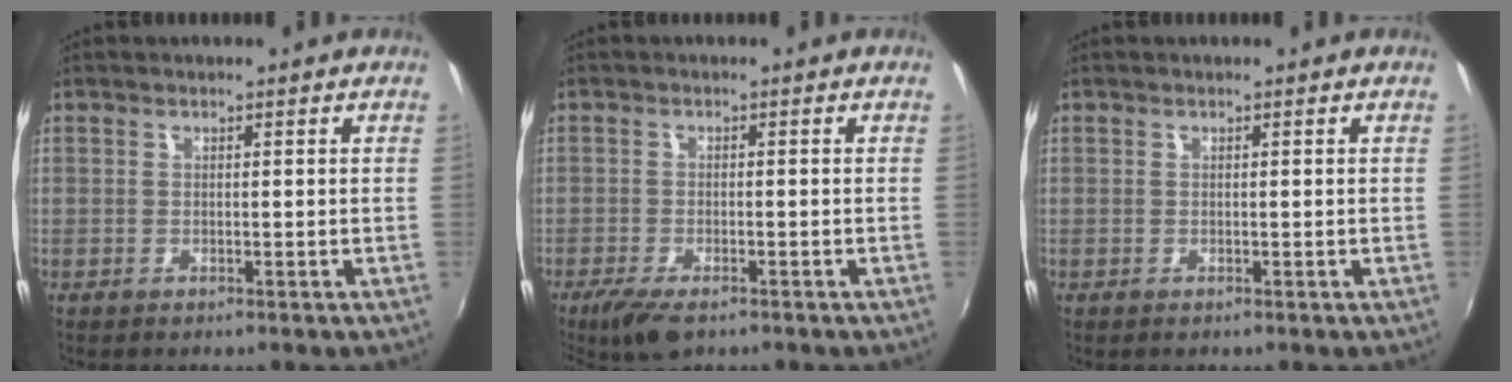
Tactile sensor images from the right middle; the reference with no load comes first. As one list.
[{"total": 6.1, "force": [-4.3, 2.1, 3.9], "torque": [-0.094, -0.023, -0.077]}, {"total": 0.0}]